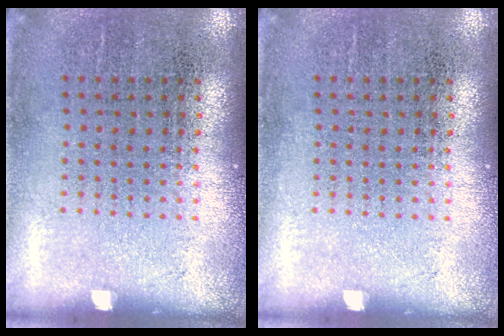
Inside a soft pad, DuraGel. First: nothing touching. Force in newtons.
{"total": 0.0}